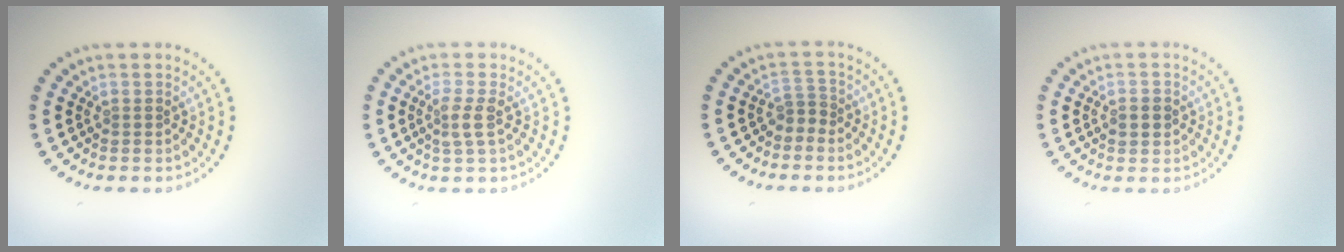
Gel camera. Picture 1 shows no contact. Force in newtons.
{"total": 1.8, "press": 1.4, "slide": 1.1}
{"total": 1.5, "press": 1.0, "slide": 1.1}
{"total": 2.0, "press": 2.0, "slide": 0.1}